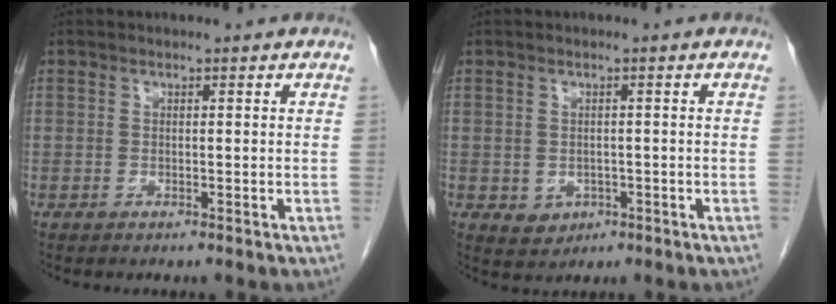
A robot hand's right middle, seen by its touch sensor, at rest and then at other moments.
{"total": 2.6, "force": [-0.7, 2.3, 1.1], "torque": [-0.014, 0.002, 0.002]}